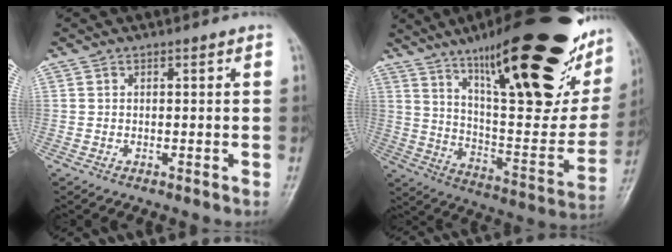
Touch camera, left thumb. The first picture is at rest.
{"total": 36.0, "force": [20.7, 10.1, 27.7], "torque": [-0.335, -0.055, 0.327]}